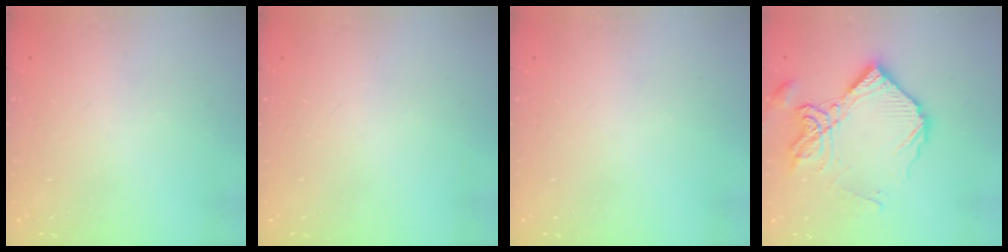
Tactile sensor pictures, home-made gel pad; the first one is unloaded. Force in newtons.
{"total": 0.0}
{"total": 0.0}
{"total": 15.8, "press": 15.7, "slide": 1.4}